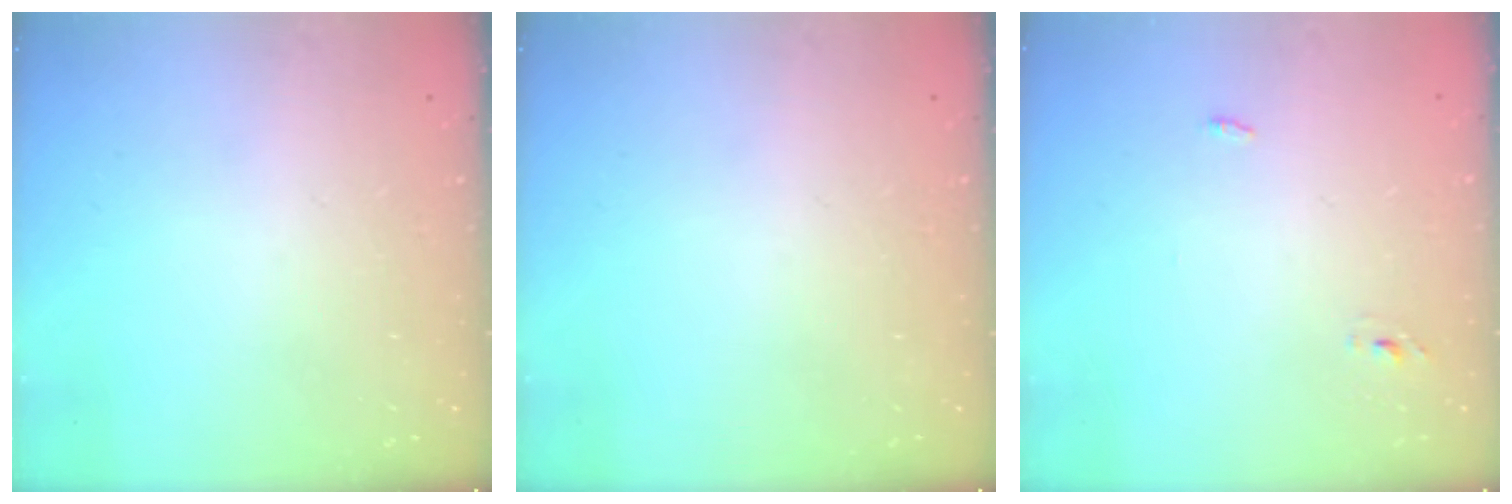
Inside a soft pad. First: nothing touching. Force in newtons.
{"total": 0.0}
{"total": 2.7, "press": 2.6, "slide": 0.8}